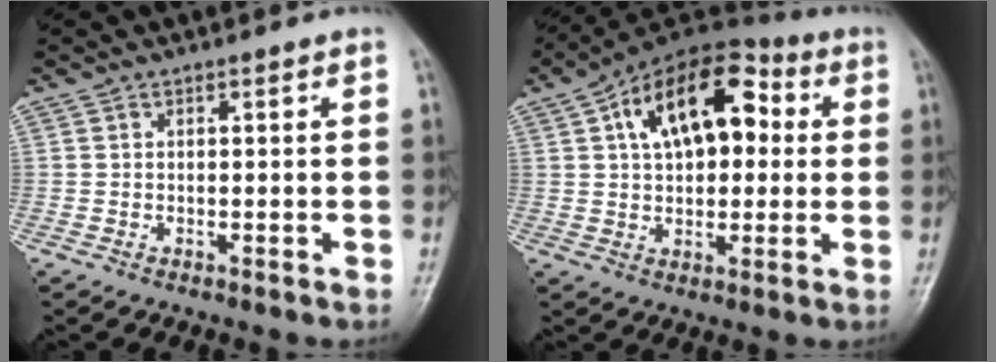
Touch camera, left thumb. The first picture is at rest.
{"total": 17.3, "force": [4.4, 10.1, 13.3], "torque": [-0.175, 0.025, 0.060]}